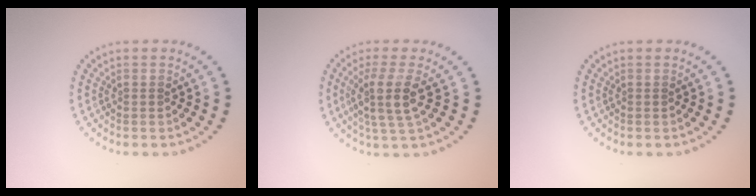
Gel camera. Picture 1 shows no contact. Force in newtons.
{"total": 3.6, "press": 2.9, "slide": 2.1}
{"total": 0.0}